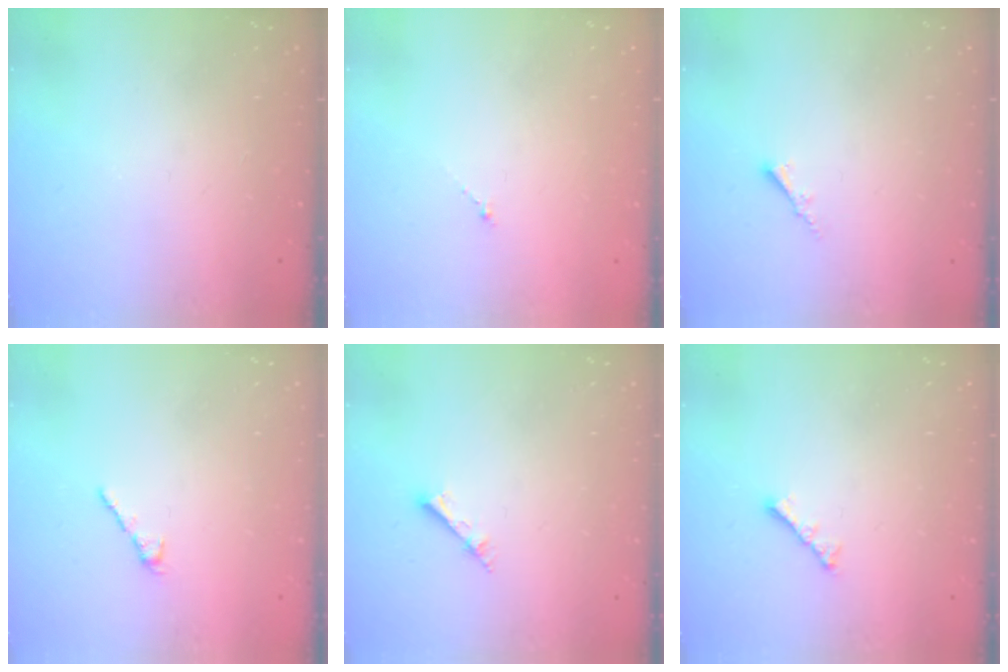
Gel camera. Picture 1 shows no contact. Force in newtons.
{"total": 0.0}
{"total": 1.8, "press": 1.7, "slide": 0.3}
{"total": 2.2, "press": 2.2, "slide": 0.4}
{"total": 2.6, "press": 2.6, "slide": 0.3}
{"total": 3.0, "press": 3.0, "slide": 0.5}